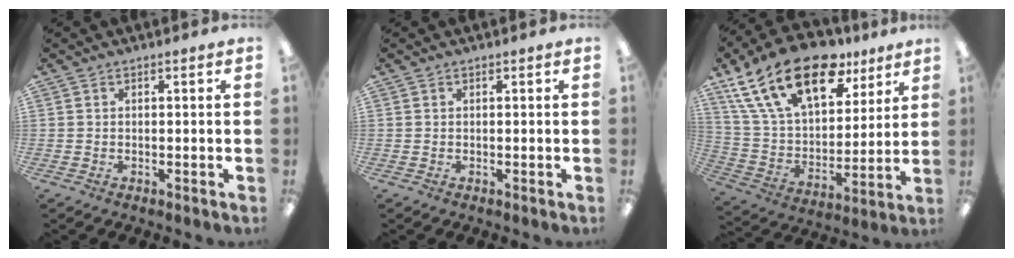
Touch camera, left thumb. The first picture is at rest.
{"total": 0.0}
{"total": 24.0, "force": [14.0, 12.6, 14.8], "torque": [-0.262, -0.069, 0.249]}